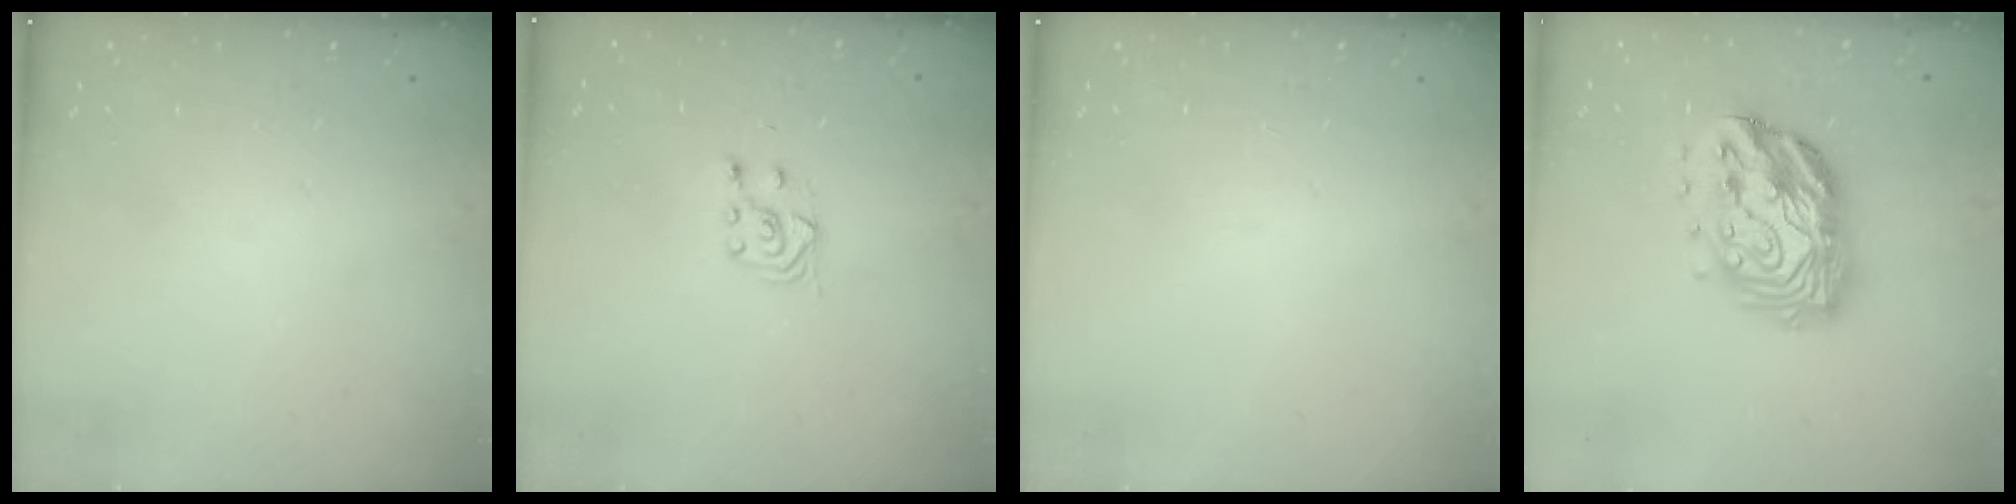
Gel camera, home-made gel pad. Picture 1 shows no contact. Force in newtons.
{"total": 3.7, "press": 3.6, "slide": 1.0}
{"total": 0.0}
{"total": 16.6, "press": 16.5, "slide": 1.5}